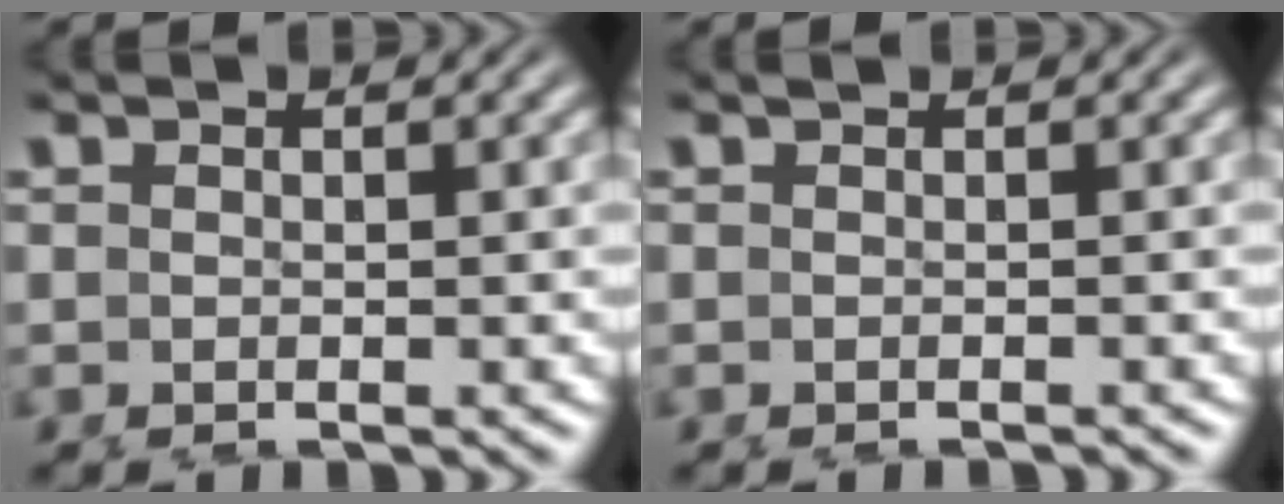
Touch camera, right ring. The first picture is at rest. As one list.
[{"total": 0.5, "force": [-0.5, -0.2, 0.0], "torque": [0.000, -0.001, -0.008]}]